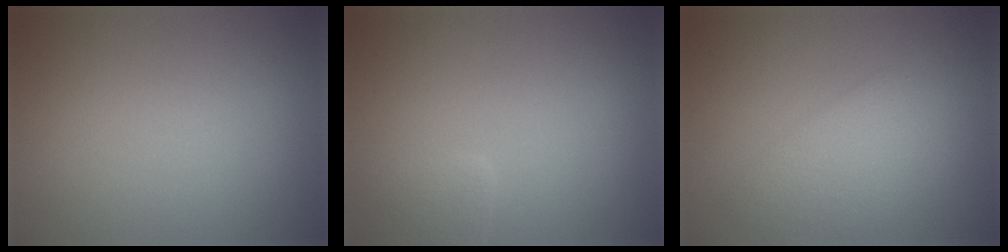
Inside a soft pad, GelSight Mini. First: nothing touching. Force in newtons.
{"total": 1.4, "press": 1.4, "slide": 0.1}
{"total": 3.0, "press": 3.0, "slide": 0.1}